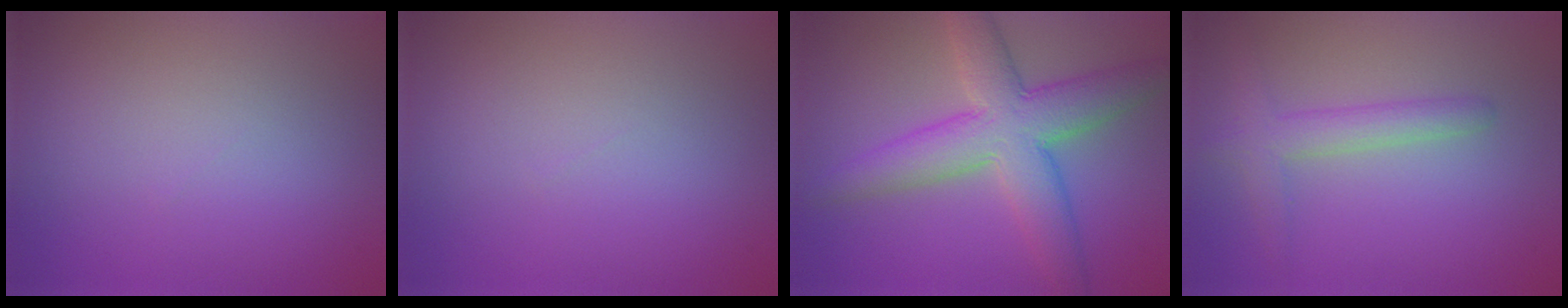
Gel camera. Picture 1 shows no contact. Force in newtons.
{"total": 0.0}
{"total": 7.4, "press": 7.3, "slide": 0.3}
{"total": 2.7, "press": 2.7, "slide": 0.2}